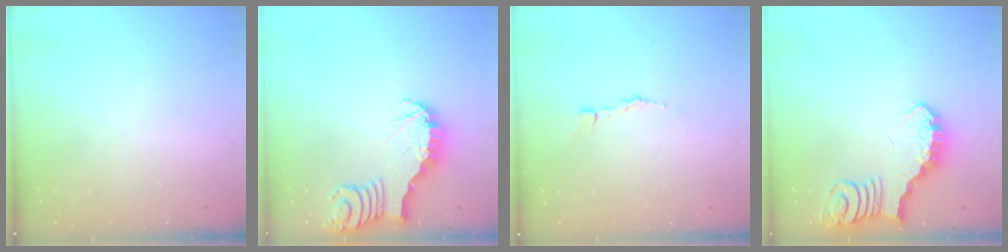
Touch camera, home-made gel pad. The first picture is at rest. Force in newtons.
{"total": 3.0, "press": 3.0, "slide": 0.2}
{"total": 1.4, "press": 1.4, "slide": 0.1}
{"total": 3.0, "press": 3.0, "slide": 0.5}